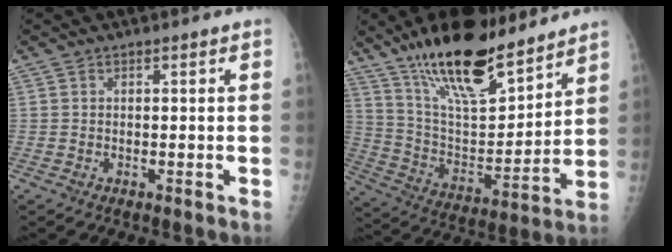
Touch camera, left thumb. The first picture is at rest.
{"total": 22.4, "force": [16.7, 7.1, 13.2], "torque": [-0.187, -0.081, 0.292]}